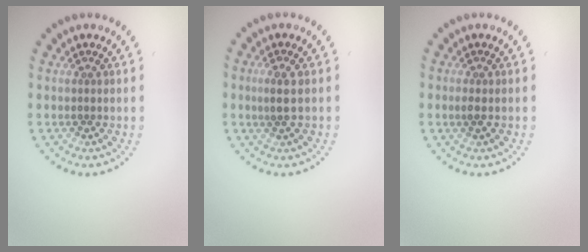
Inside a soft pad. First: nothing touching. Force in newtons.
{"total": 1.6, "press": 1.5, "slide": 0.5}
{"total": 0.8, "press": 0.7, "slide": 0.2}